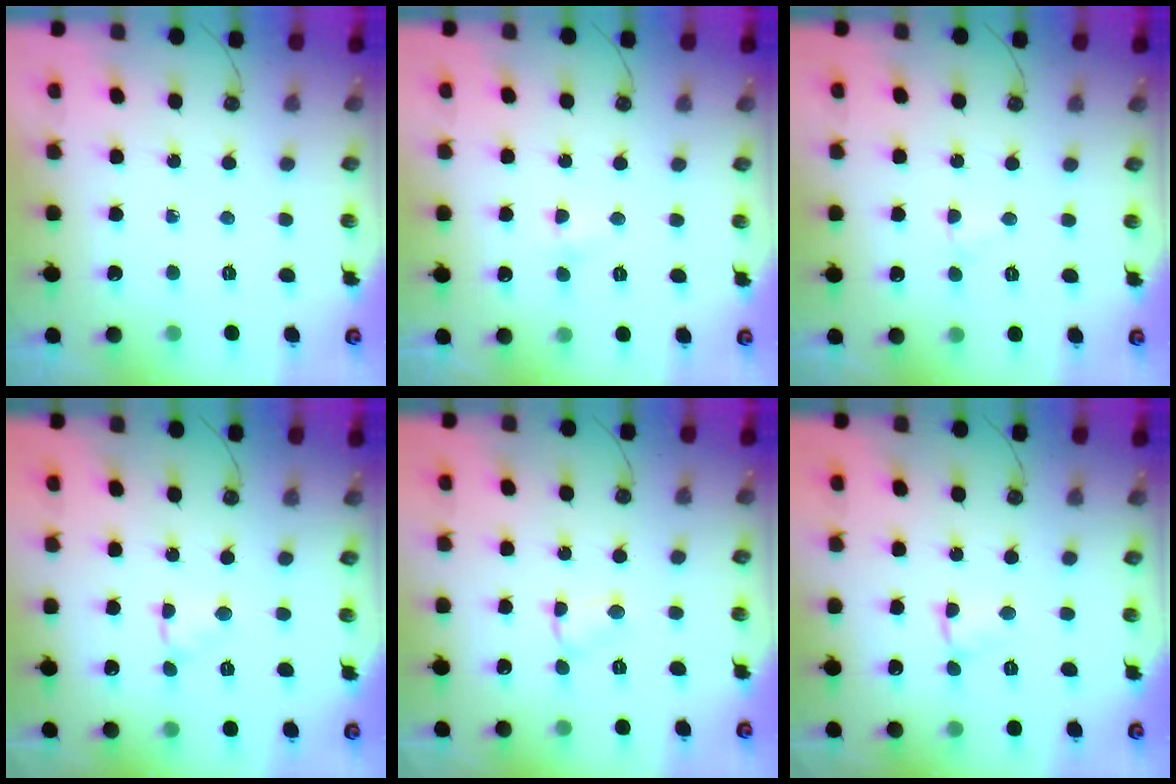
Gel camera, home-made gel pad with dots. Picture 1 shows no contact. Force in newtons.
{"total": 4.3, "press": 4.2, "slide": 0.6}
{"total": 3.6, "press": 1.9, "slide": 3.1}
{"total": 2.5, "press": 2.5, "slide": 0.4}
{"total": 4.1, "press": 4.1, "slide": 0.5}
{"total": 3.0, "press": 1.3, "slide": 2.7}